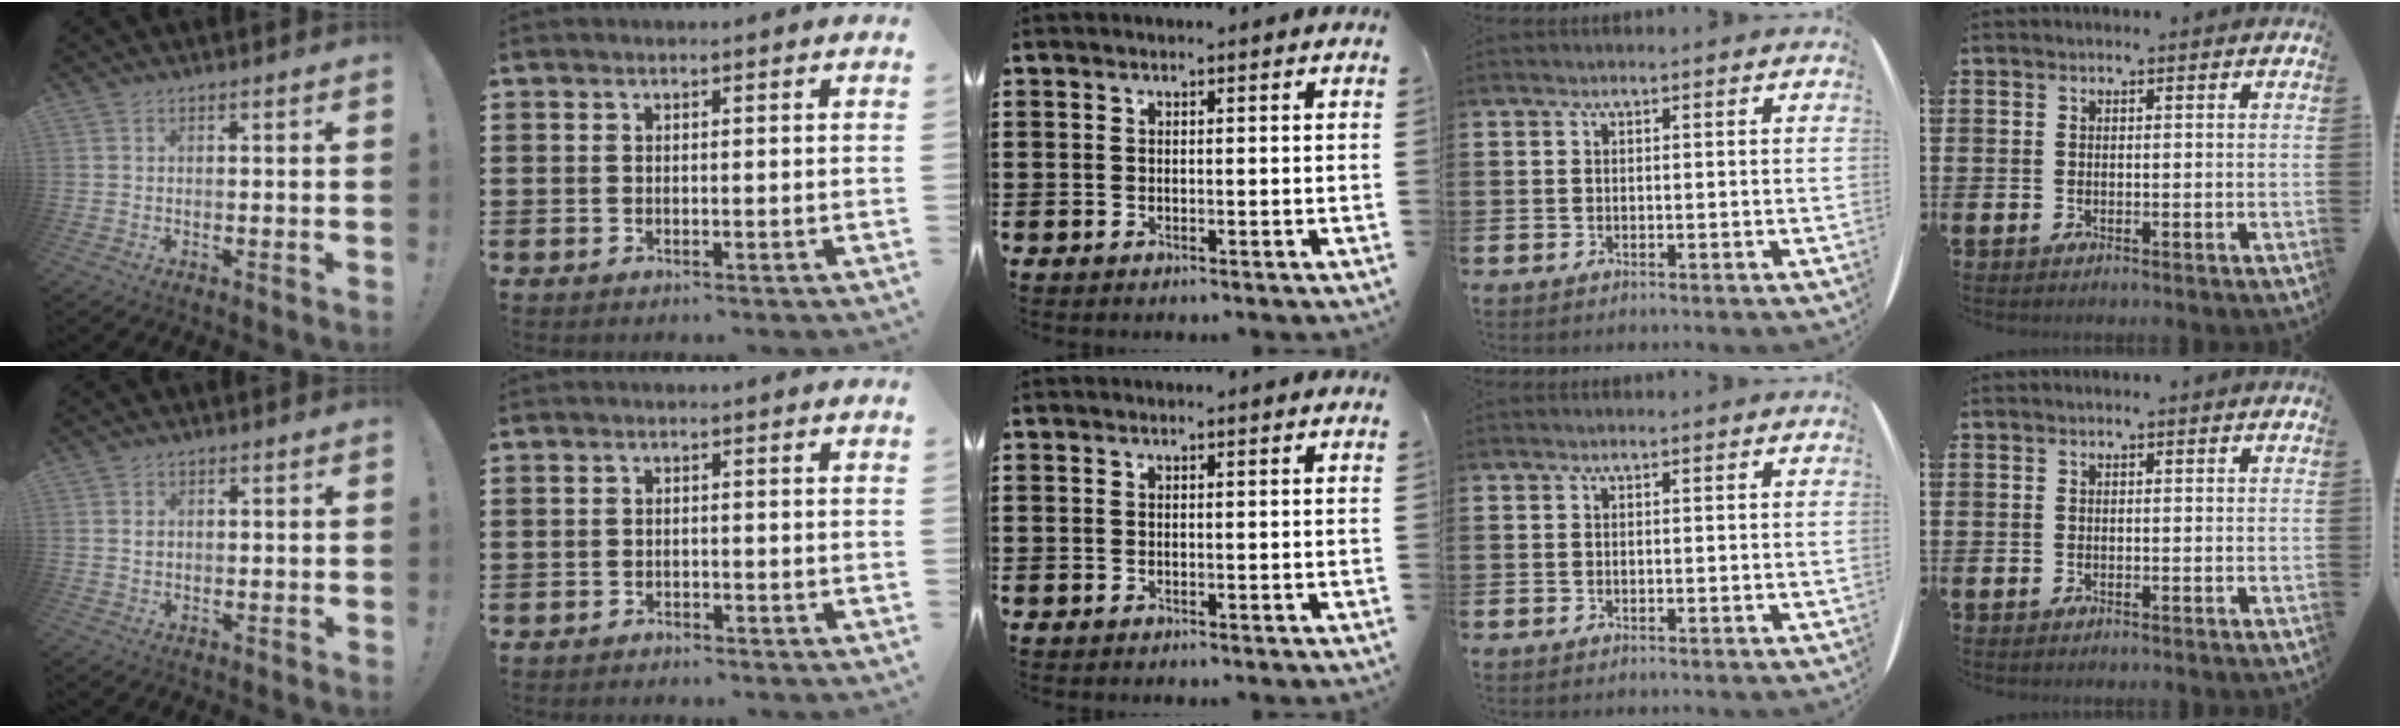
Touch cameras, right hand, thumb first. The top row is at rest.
{"thumb": {"total": 0.9, "force": [0.3, 0.7, 0.3], "torque": [0.007, -0.003, 0.002]}, "index": {"total": 1.0, "force": [-0.9, 0.3, 0.0], "torque": [-0.003, 0.004, -0.021]}}